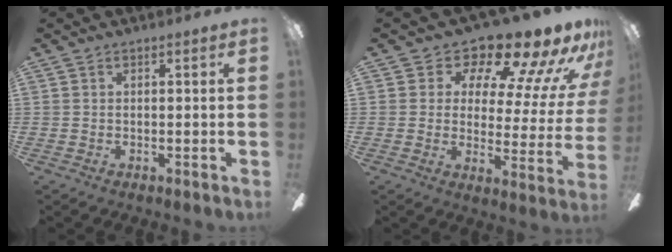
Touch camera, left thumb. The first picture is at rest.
{"total": 14.7, "force": [11.7, 4.7, 7.6], "torque": [-0.114, -0.101, 0.192]}